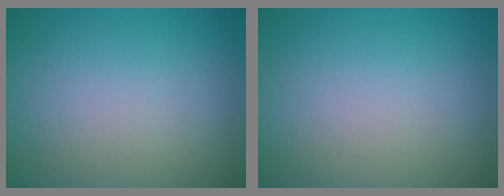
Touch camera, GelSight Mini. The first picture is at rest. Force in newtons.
{"total": 0.0}